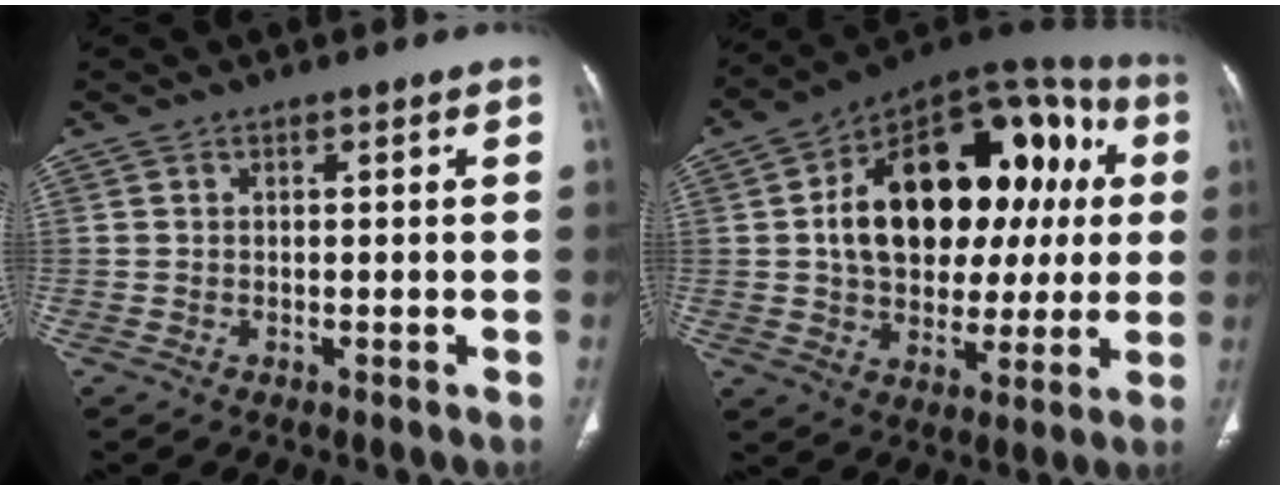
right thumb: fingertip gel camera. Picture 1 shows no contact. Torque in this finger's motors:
{"motor_torque": [0.97, 4.04, 1.75, -0.01, 0.20]}